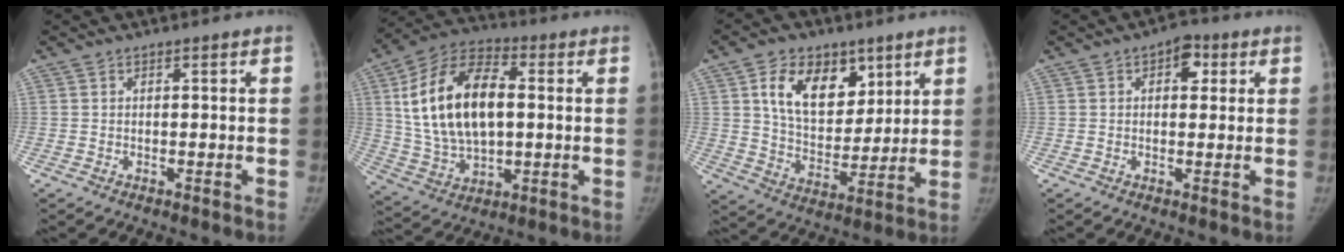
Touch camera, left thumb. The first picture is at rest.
{"total": 20.5, "force": [2.9, 11.7, 16.6], "torque": [-0.295, 0.011, 0.054]}
{"total": 15.0, "force": [6.9, 9.9, 8.9], "torque": [-0.112, -0.037, 0.132]}
{"total": 4.8, "force": [1.7, 3.1, 3.3], "torque": [-0.019, 0.001, 0.017]}